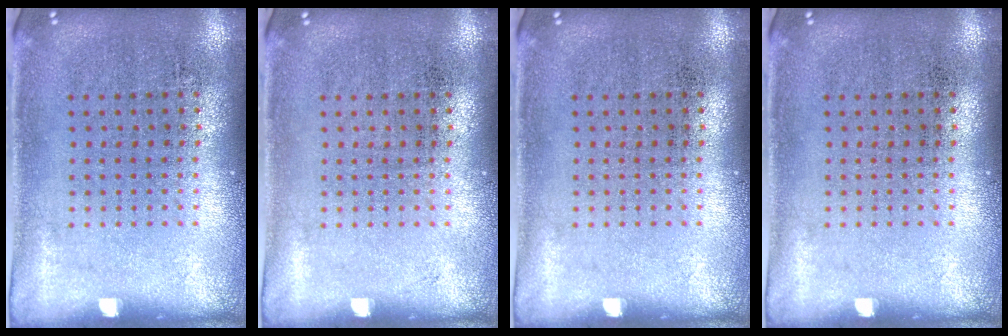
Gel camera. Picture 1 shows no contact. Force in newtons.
{"total": 0.0}
{"total": 0.0}
{"total": 0.0}